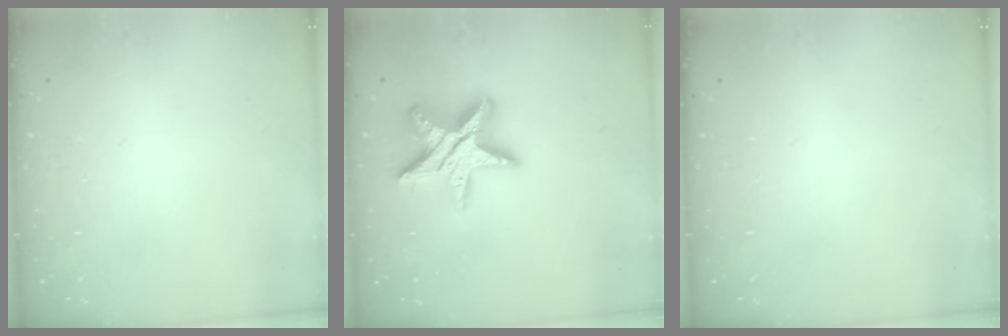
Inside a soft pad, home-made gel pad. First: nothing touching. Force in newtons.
{"total": 16.7, "press": 16.6, "slide": 1.5}
{"total": 0.0}